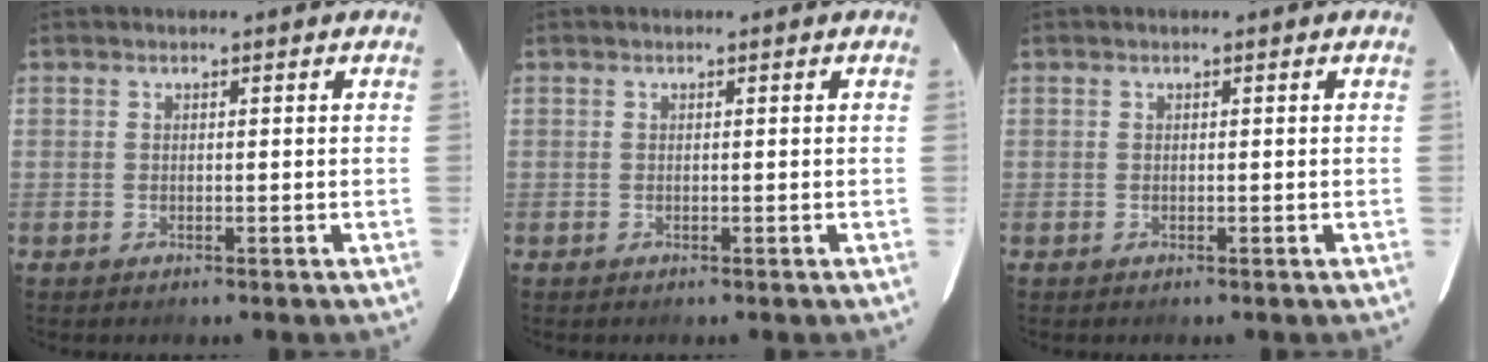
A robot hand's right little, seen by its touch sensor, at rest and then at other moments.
{"total": 0.0}
{"total": 0.0}